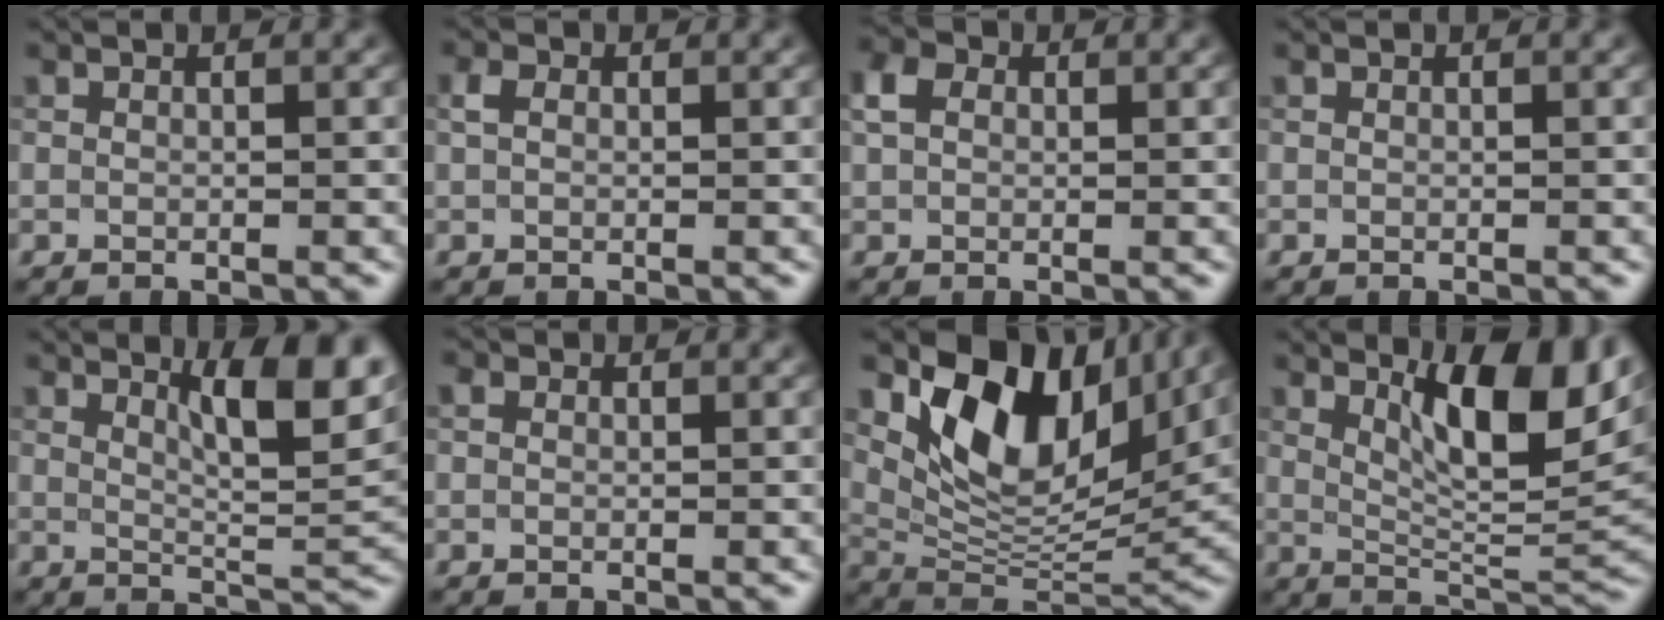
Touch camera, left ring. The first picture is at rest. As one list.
[{"total": 1.4, "force": [0.5, 1.0, 0.8], "torque": [-0.018, 0.007, 0.007]}, {"total": 2.9, "force": [1.0, 2.2, 1.6], "torque": [-0.040, 0.009, 0.012]}, {"total": 0.0}, {"total": 7.3, "force": [3.8, 1.7, 6.0], "torque": [-0.075, -0.001, 0.062]}, {"total": 0.8, "force": [0.5, 0.6, 0.3], "torque": [-0.006, 0.000, 0.003]}, {"total": 10.9, "force": [5.5, 6.2, 7.1], "torque": [-0.120, -0.010, 0.105]}, {"total": 9.8, "force": [4.0, 2.9, 8.4], "torque": [-0.135, -0.002, 0.072]}]